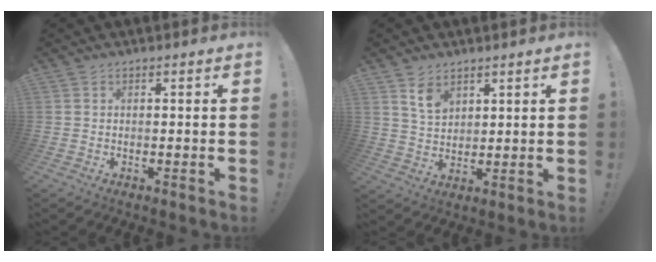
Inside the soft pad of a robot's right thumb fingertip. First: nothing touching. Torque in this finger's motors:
{"motor_torque": [0.70, 1.08, 0.41, -0.41, 0.00]}